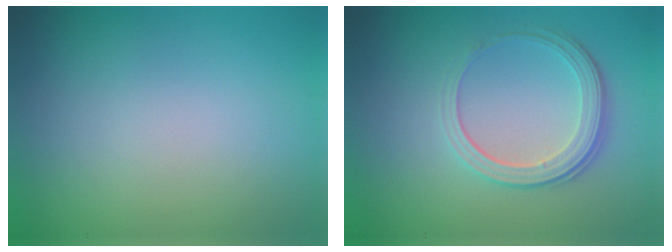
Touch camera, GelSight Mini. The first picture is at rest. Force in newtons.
{"total": 3.8, "press": 2.7, "slide": 2.7}